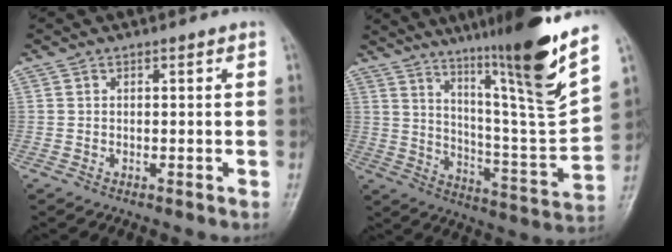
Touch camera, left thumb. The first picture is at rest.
{"total": 21.4, "force": [14.1, 0.1, 16.0], "torque": [-0.219, -0.082, 0.232]}